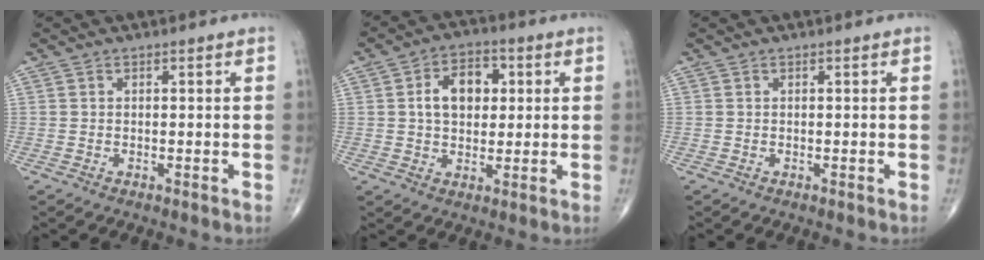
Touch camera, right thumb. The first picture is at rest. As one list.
[{"total": 8.6, "force": [1.2, 5.9, 6.1], "torque": [-0.078, 0.015, 0.014]}, {"total": 0.0}]